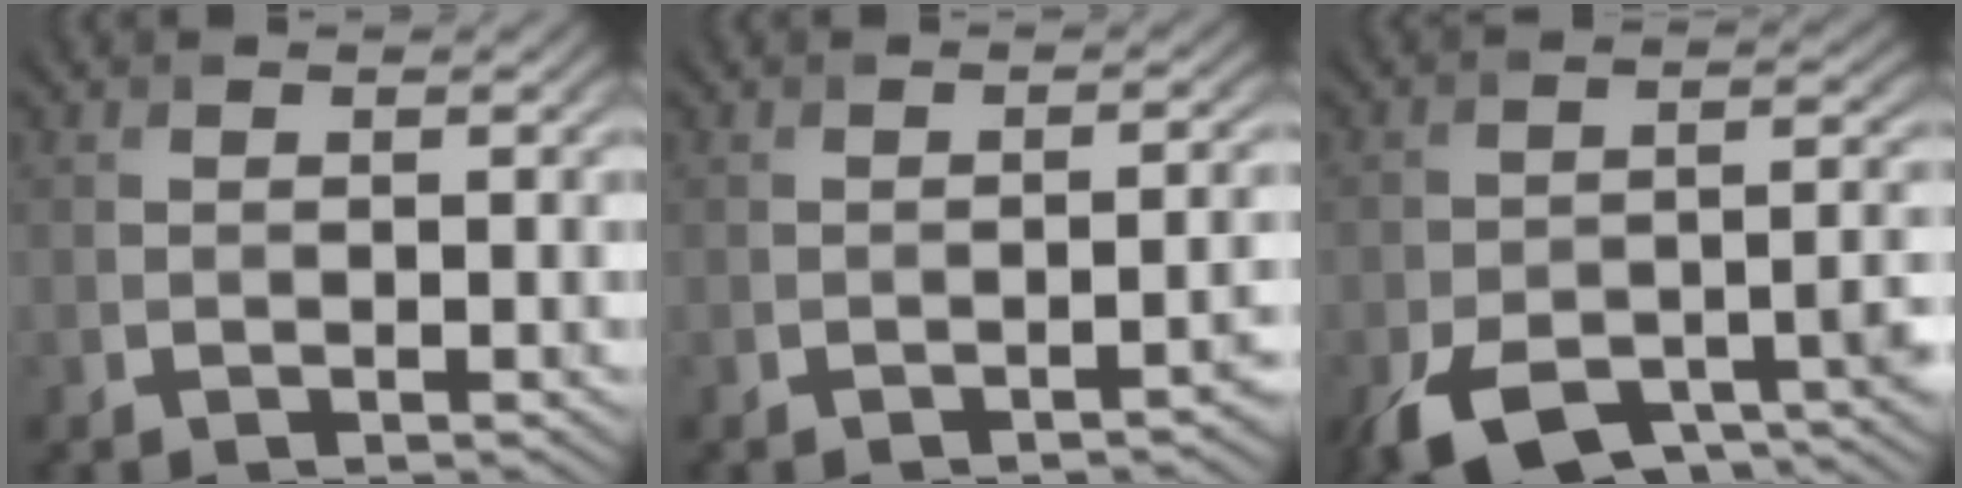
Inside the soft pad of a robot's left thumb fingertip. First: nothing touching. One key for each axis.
{"total": 2.2, "fx": -1.3, "fy": 0.5, "fz": 1.7, "tx": -0.019, "ty": 0.007, "tz": -0.021}
{"total": 13.4, "fx": -8.1, "fy": 6.2, "fz": 8.7, "tx": -0.163, "ty": -0.037, "tz": -0.122}